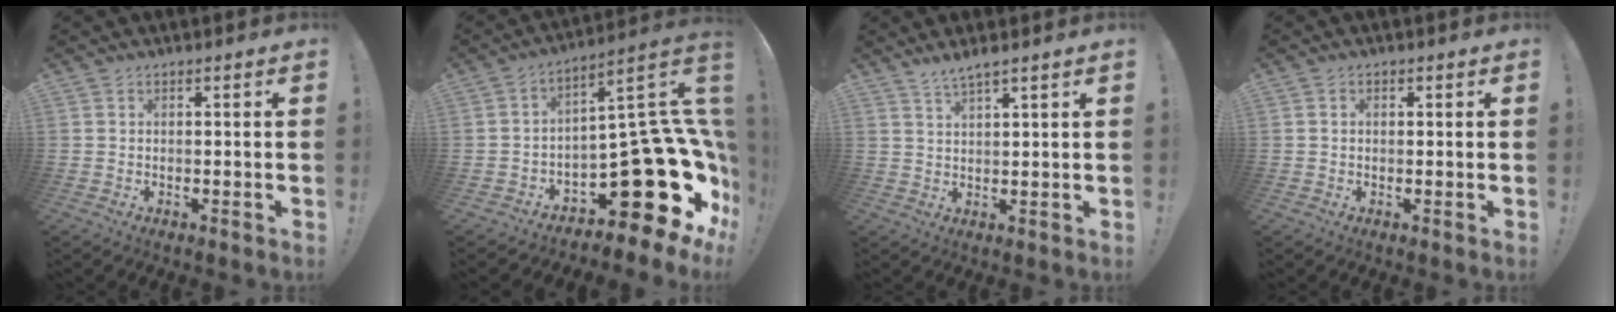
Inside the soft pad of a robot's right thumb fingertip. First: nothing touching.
{"total": 24.8, "force": [-7.3, 11.4, 20.8], "torque": [-0.272, 0.023, -0.099]}
{"total": 3.3, "force": [2.8, -0.4, 1.7], "torque": [-0.038, -0.016, 0.048]}
{"total": 0.8, "force": [0.0, 0.6, 0.5], "torque": [-0.010, 0.003, -0.001]}